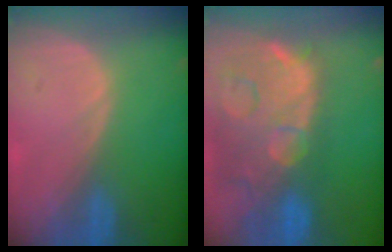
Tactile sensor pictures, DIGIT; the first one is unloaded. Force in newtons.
{"total": 15.0, "press": 12.0, "slide": 9.0}